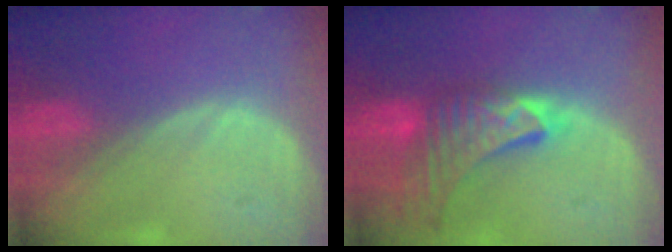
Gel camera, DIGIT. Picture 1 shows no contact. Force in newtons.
{"total": 9.2, "press": 8.2, "slide": 4.2}